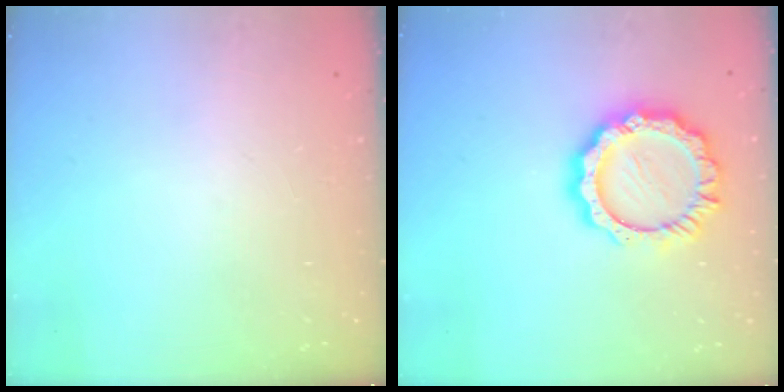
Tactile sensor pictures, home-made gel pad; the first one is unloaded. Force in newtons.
{"total": 13.9, "press": 13.9, "slide": 1.3}